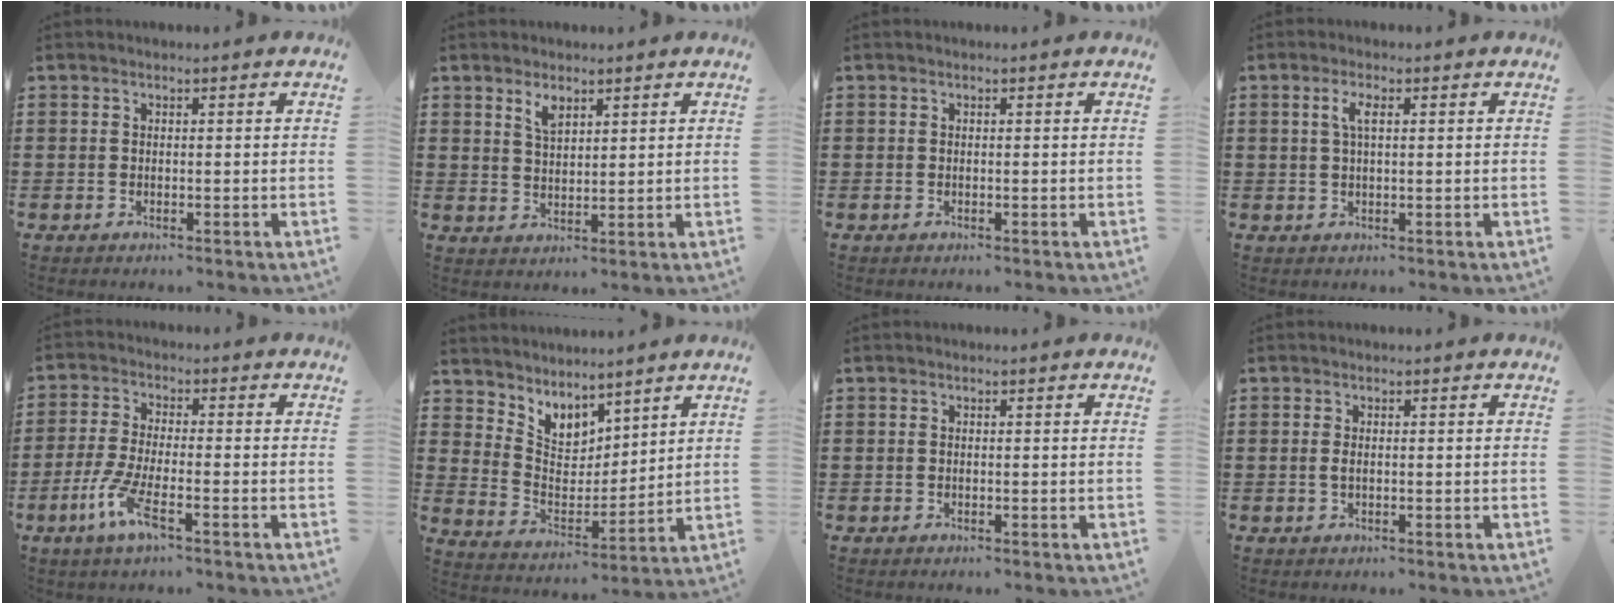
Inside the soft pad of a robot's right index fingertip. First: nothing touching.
{"total": 2.8, "force": [2.1, 1.1, 1.5], "torque": [-0.034, 0.004, 0.038]}
{"total": 0.0}
{"total": 2.7, "force": [0.8, 0.9, 2.4], "torque": [-0.050, 0.008, 0.011]}
{"total": 6.5, "force": [-3.3, 1.3, 5.4], "torque": [-0.128, -0.016, -0.066]}
{"total": 5.1, "force": [4.6, 2.2, 0.0], "torque": [-0.031, -0.037, 0.084]}
{"total": 0.0}
{"total": 0.9, "force": [0.0, 0.2, 0.9], "torque": [-0.020, -0.003, 0.000]}